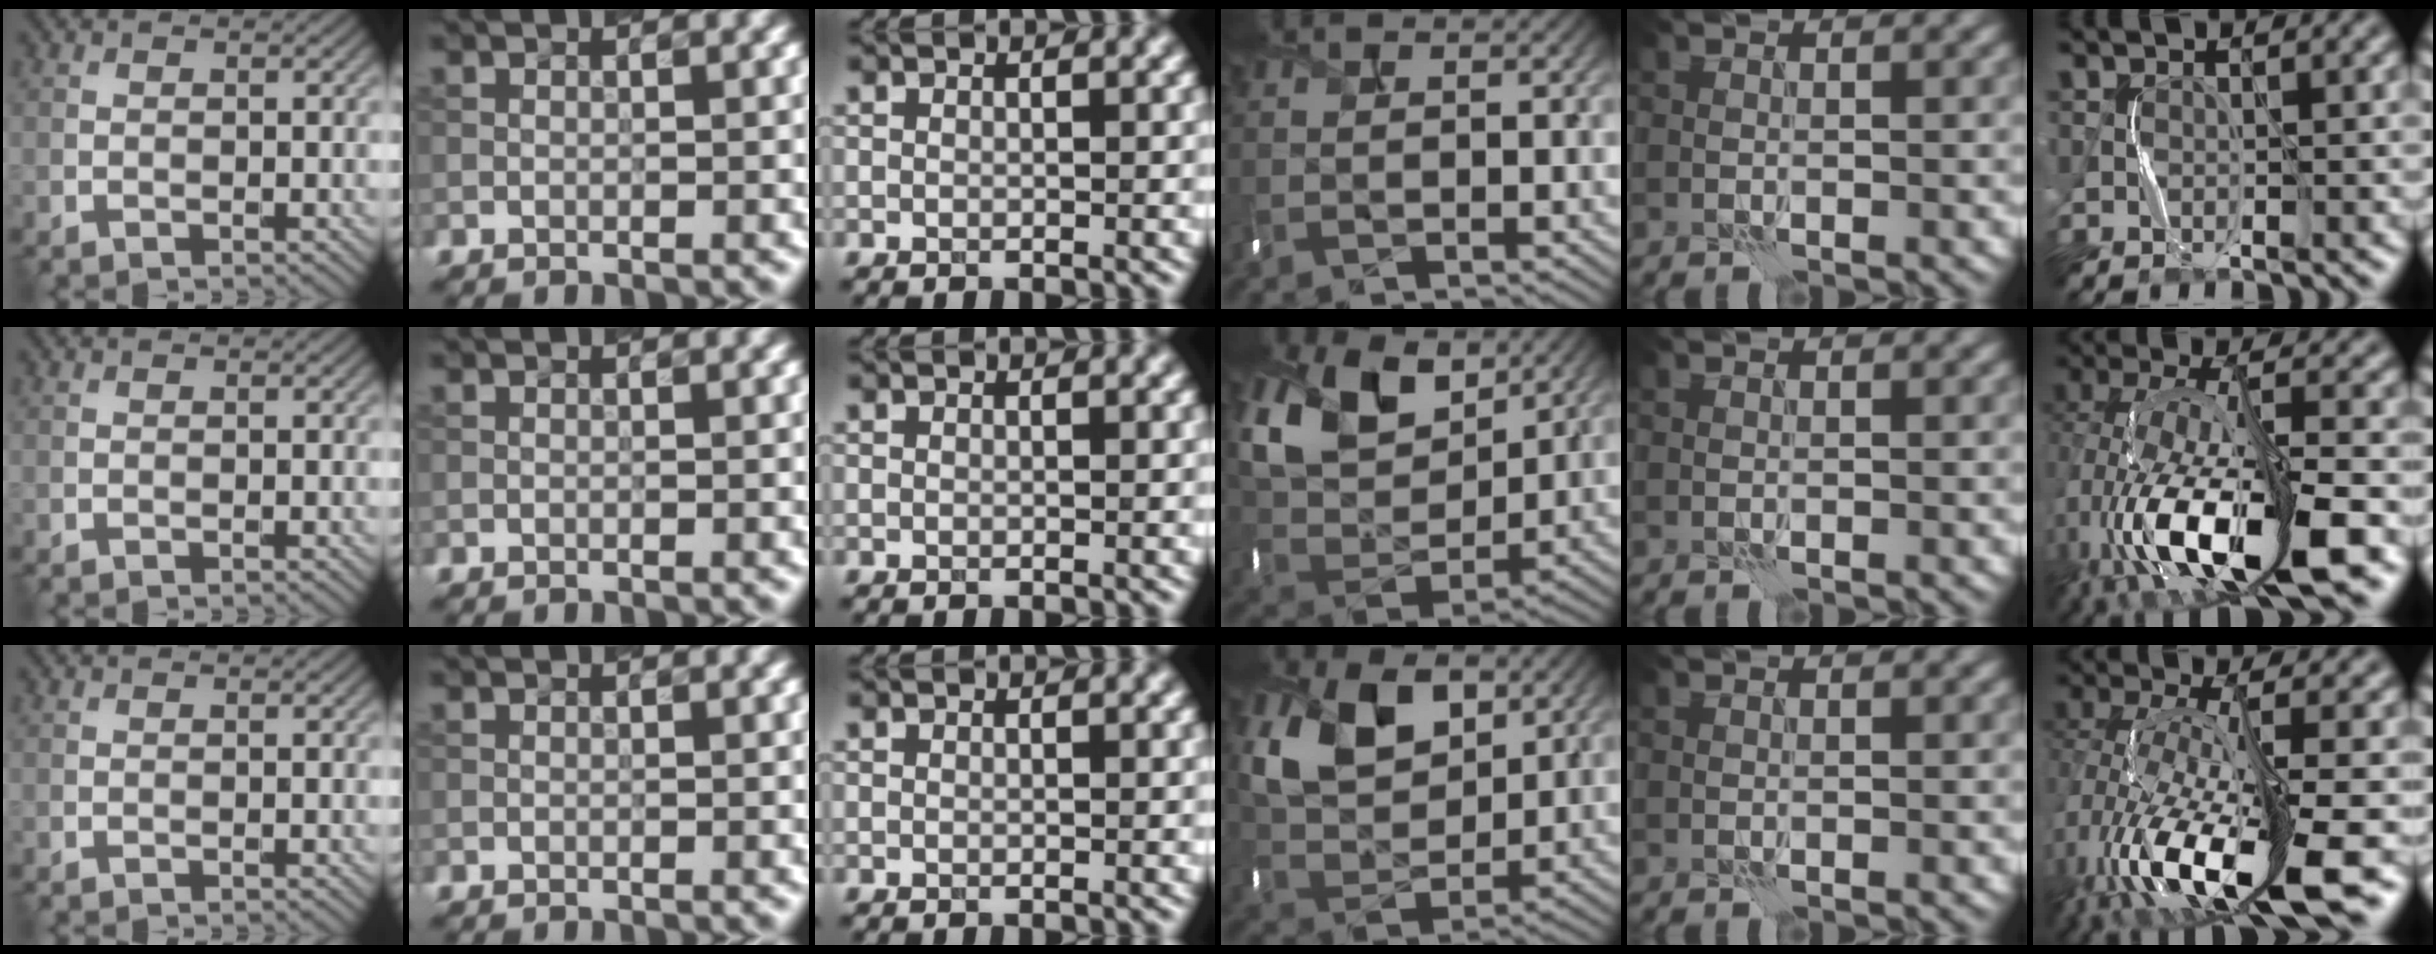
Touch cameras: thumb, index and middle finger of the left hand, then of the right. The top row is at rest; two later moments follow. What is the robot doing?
{"motion": "shake", "object": "handbell"}